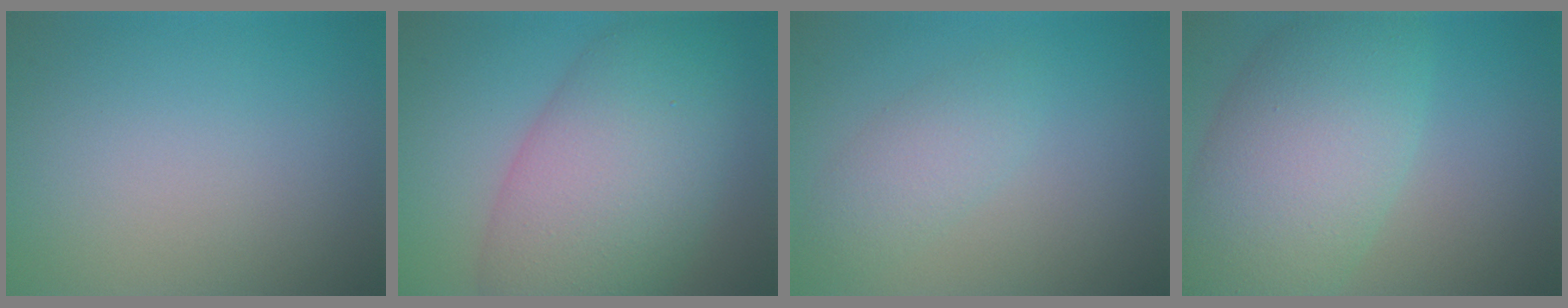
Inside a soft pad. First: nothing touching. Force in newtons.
{"total": 10.8, "press": 10.8, "slide": 0.3}
{"total": 2.6, "press": 2.6, "slide": 0.2}
{"total": 10.0, "press": 10.0, "slide": 0.3}